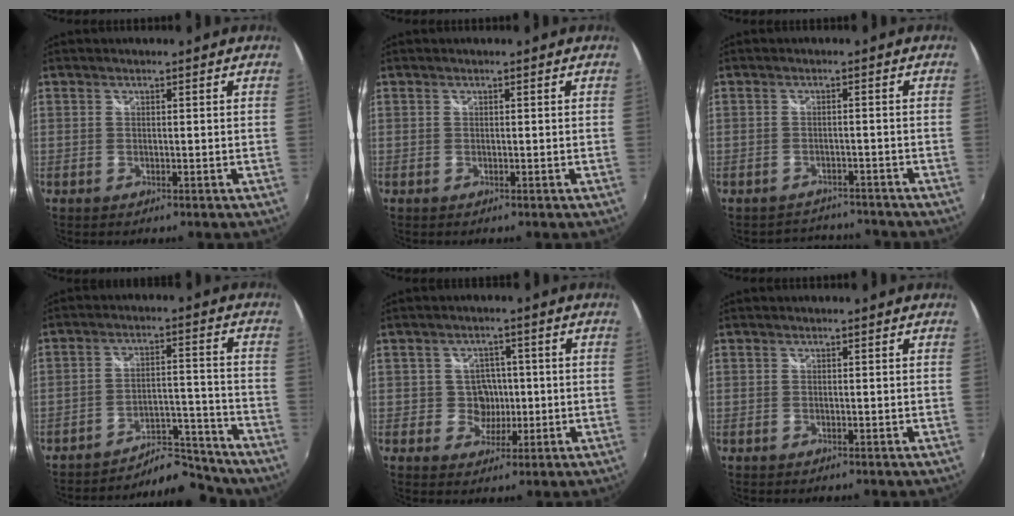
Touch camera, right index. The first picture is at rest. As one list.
[{"total": 0.0}, {"total": 5.8, "force": [-5.5, 1.7, 0.5], "torque": [-0.019, 0.001, -0.075]}, {"total": 10.4, "force": [-10.0, 2.4, 1.4], "torque": [-0.017, 0.033, -0.143]}, {"total": 4.5, "force": [-0.3, 4.4, 1.1], "torque": [-0.023, 0.012, 0.000]}, {"total": 0.0}]